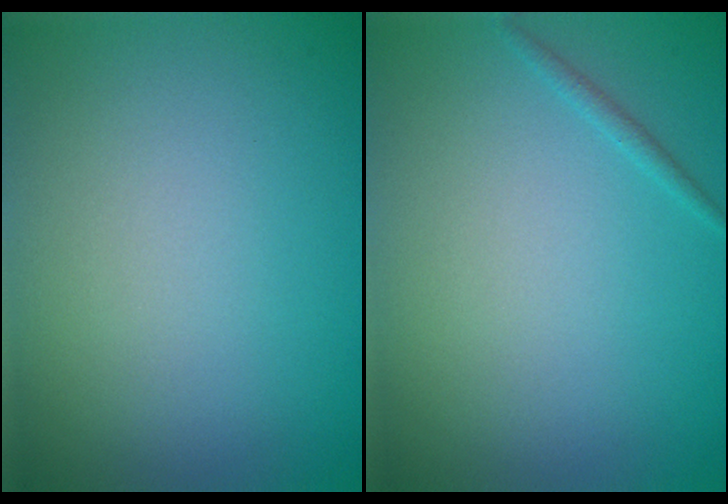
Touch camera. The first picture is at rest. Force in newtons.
{"total": 0.6, "press": 0.6, "slide": 0.0}